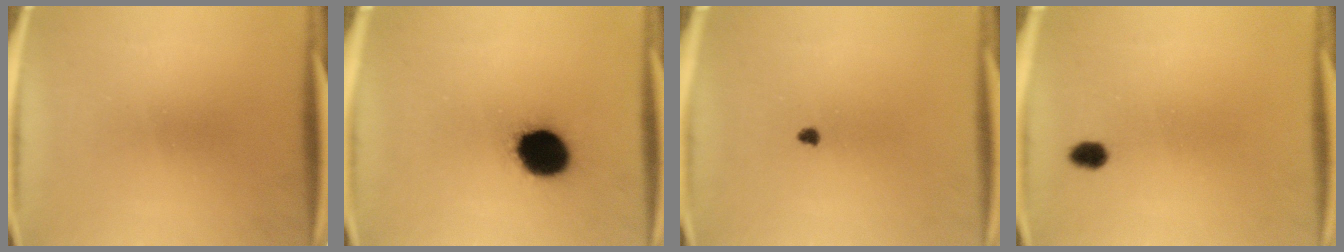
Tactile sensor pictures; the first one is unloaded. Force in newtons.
{"total": 15.2}
{"total": 1.0}
{"total": 2.3}